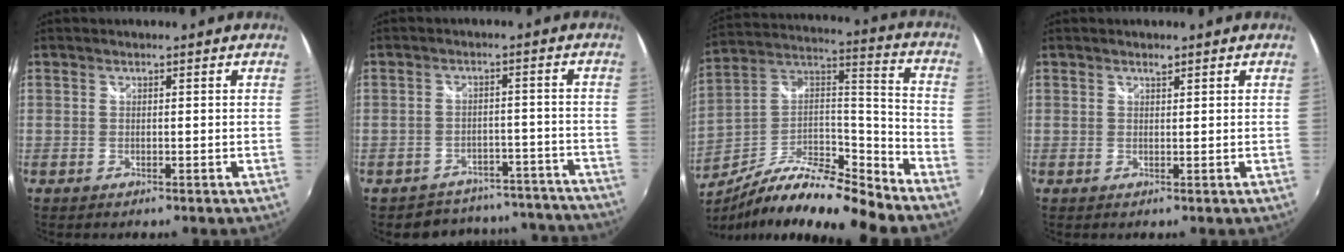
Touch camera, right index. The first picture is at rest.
{"total": 16.7, "force": [-15.0, 6.8, 2.8], "torque": [-0.063, 0.044, -0.173]}
{"total": 17.3, "force": [-13.6, 2.5, 10.4], "torque": [-0.189, 0.005, -0.259]}
{"total": 0.7, "force": [0.6, 0.2, 0.3], "torque": [-0.004, 0.001, 0.011]}